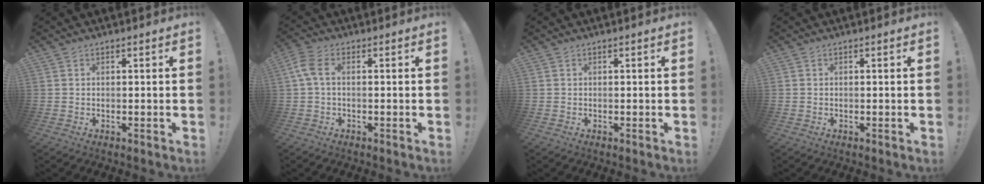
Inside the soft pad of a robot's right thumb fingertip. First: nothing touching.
{"total": 4.9, "force": [0.5, 2.3, 4.3], "torque": [-0.097, 0.003, 0.011]}
{"total": 0.0}
{"total": 0.0}